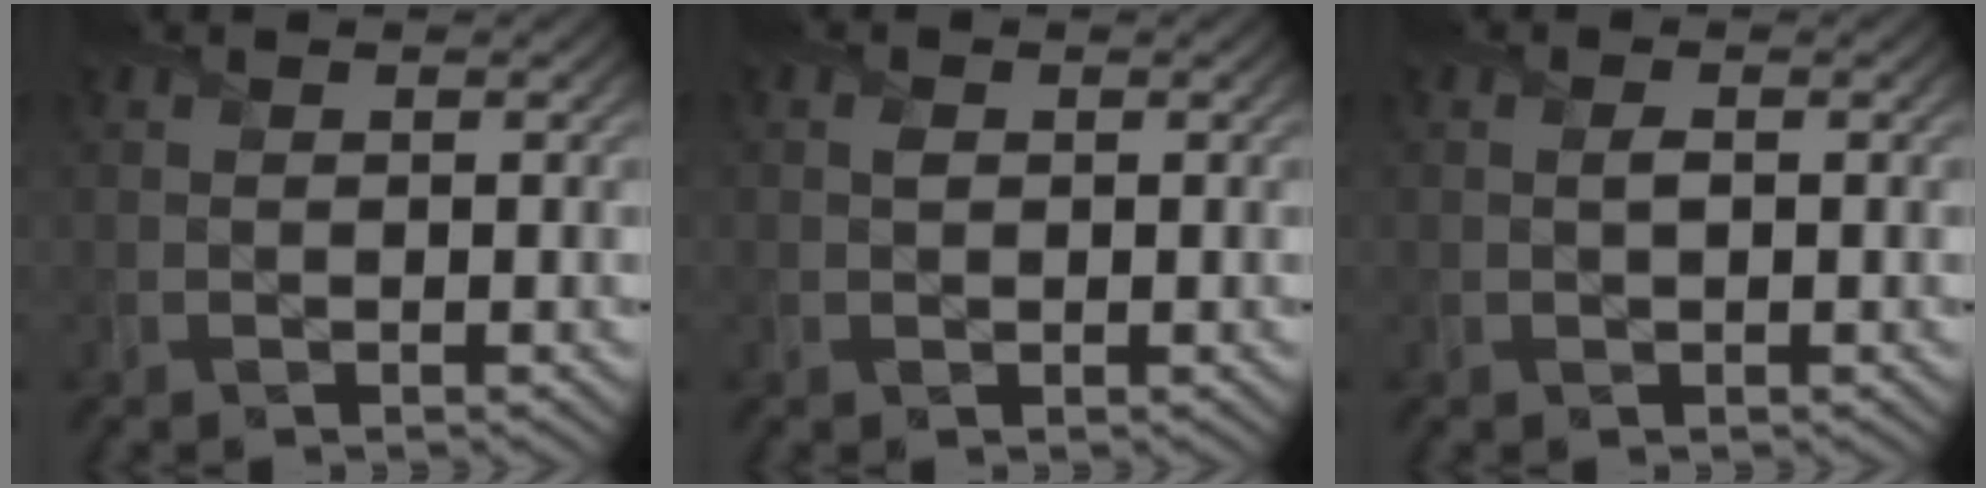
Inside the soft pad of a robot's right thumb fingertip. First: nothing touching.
{"total": 0.7, "force": [0.2, 0.6, 0.3], "torque": [-0.006, -0.001, 0.000]}
{"total": 0.9, "force": [0.0, 0.5, 0.7], "torque": [-0.014, 0.000, -0.002]}